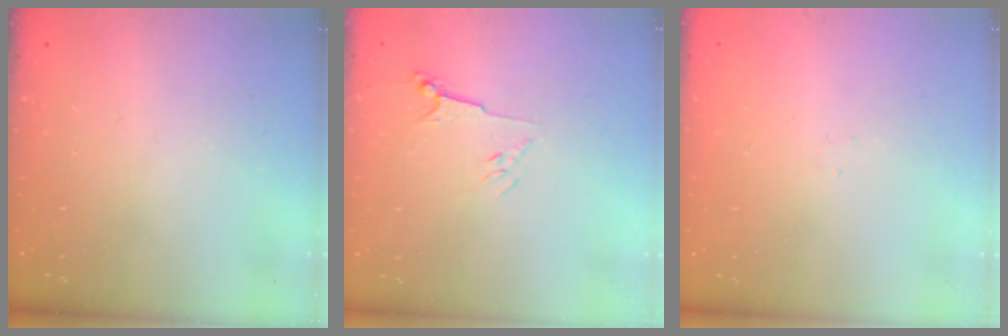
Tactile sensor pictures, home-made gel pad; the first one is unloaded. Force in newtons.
{"total": 3.5, "press": 3.5, "slide": 0.7}
{"total": 1.6, "press": 1.5, "slide": 0.4}